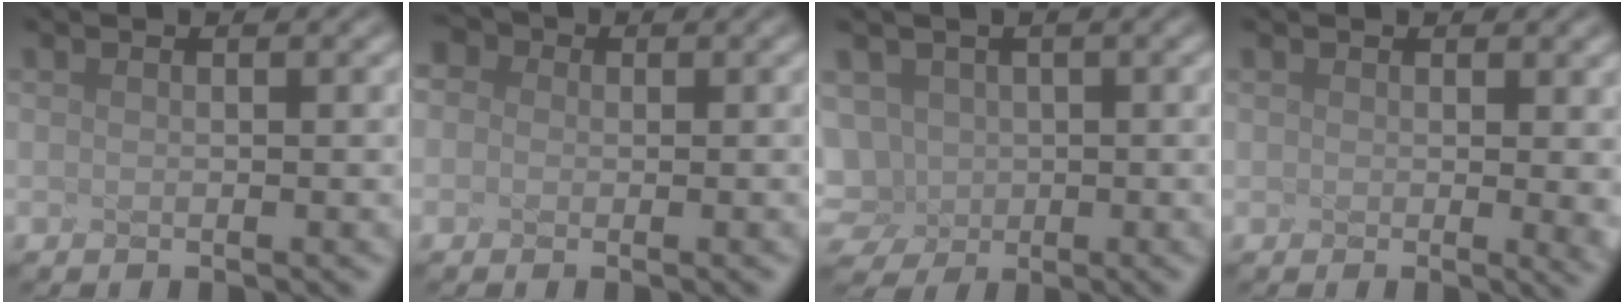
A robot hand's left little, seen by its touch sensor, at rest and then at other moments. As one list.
[{"total": 1.5, "force": [0.3, 1.4, 0.4], "torque": [-0.020, 0.012, 0.011]}, {"total": 3.7, "force": [-1.3, 3.2, 1.5], "torque": [-0.080, -0.005, 0.027]}, {"total": 2.4, "force": [0.7, 0.5, 2.3], "torque": [-0.031, 0.005, 0.026]}]